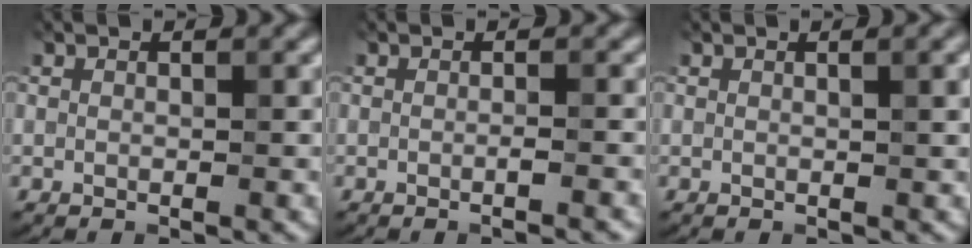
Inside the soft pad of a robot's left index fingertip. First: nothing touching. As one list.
[{"total": 1.0, "force": [-0.5, -0.2, 0.8], "torque": [-0.015, 0.000, -0.007]}, {"total": 1.6, "force": [0.6, 0.1, 1.5], "torque": [-0.025, 0.007, 0.009]}]